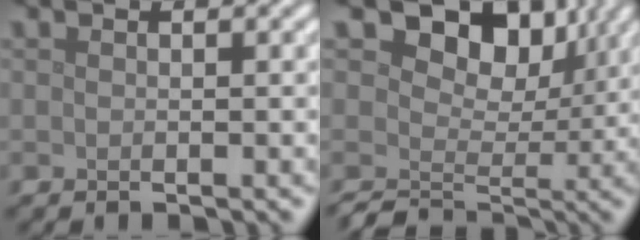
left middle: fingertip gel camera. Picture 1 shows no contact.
{"total": 8.6, "force": [3.4, 6.0, 5.1], "torque": [-0.073, -0.001, 0.045]}